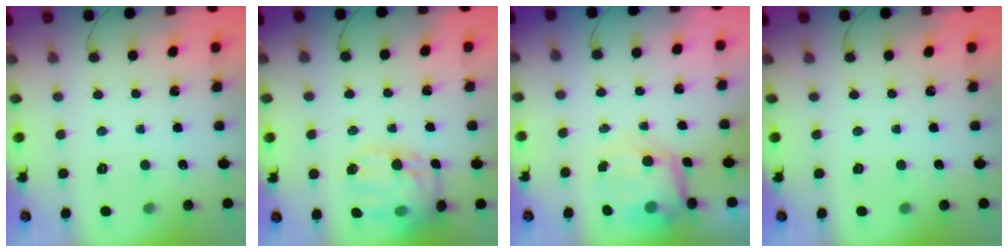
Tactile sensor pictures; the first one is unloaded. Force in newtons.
{"total": 15.0, "press": 14.9, "slide": 1.8}
{"total": 6.8, "press": 6.5, "slide": 1.9}
{"total": 0.0}